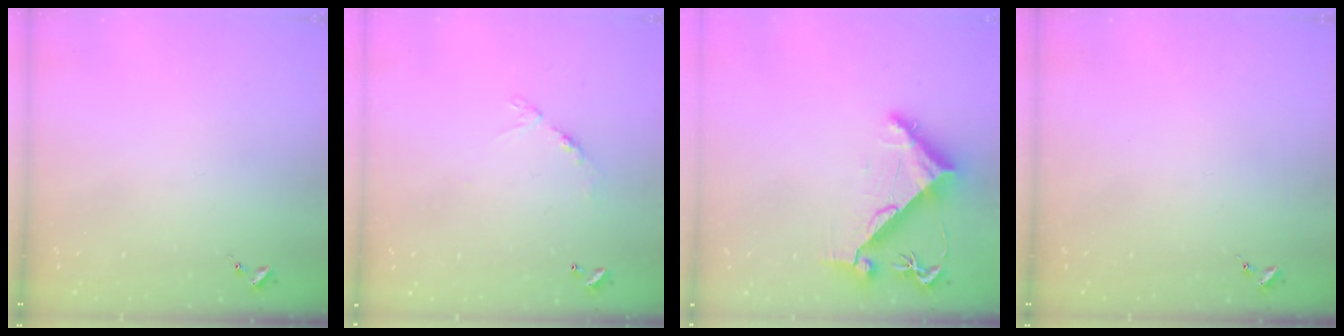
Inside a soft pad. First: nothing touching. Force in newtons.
{"total": 5.9, "press": 5.9, "slide": 0.4}
{"total": 7.9, "press": 7.8, "slide": 1.0}
{"total": 0.0}